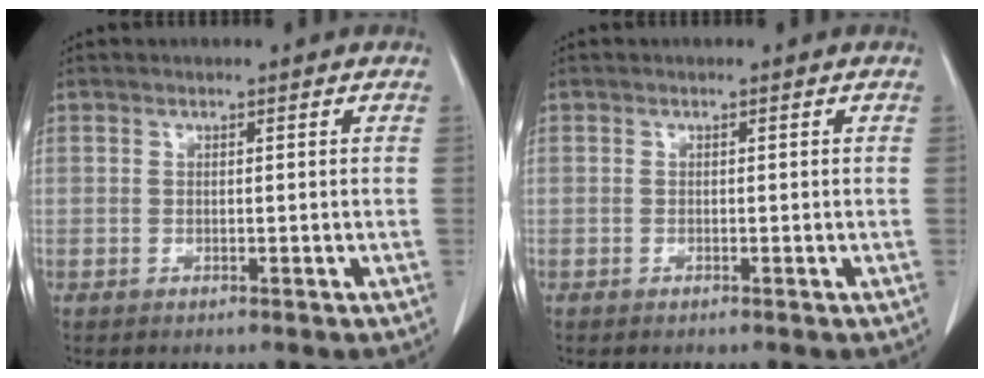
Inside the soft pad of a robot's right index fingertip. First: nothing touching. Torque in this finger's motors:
{"motor_torque": [-0.10, 0.08, -0.08, -0.01]}